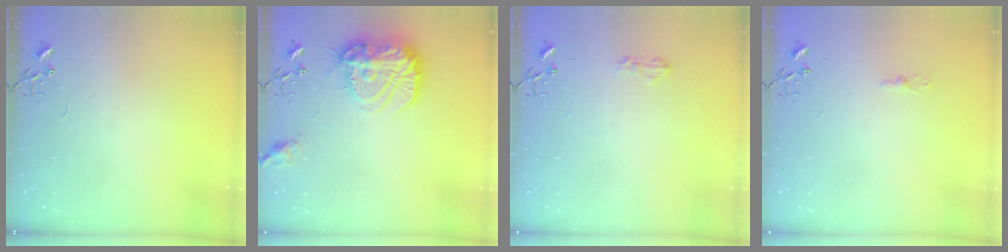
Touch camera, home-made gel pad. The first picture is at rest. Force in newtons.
{"total": 19.3, "press": 19.2, "slide": 1.6}
{"total": 5.9, "press": 5.9, "slide": 0.8}
{"total": 4.0, "press": 4.0, "slide": 0.4}